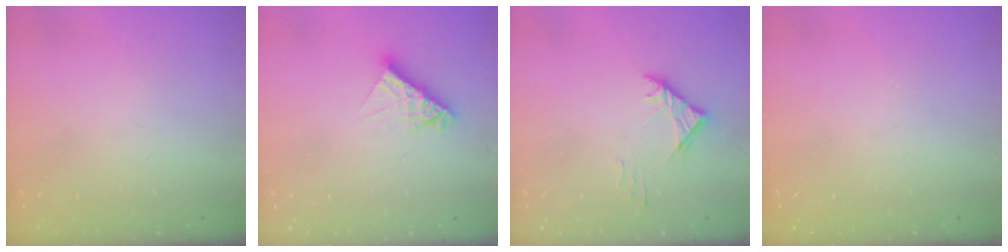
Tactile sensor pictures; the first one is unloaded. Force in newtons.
{"total": 8.4, "press": 8.4, "slide": 0.7}
{"total": 3.3, "press": 3.2, "slide": 0.8}
{"total": 0.0}